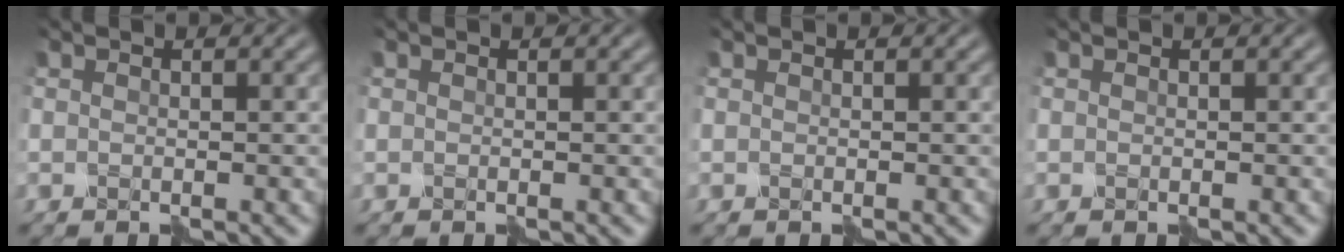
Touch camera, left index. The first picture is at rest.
{"total": 0.0}
{"total": 0.0}
{"total": 0.0}